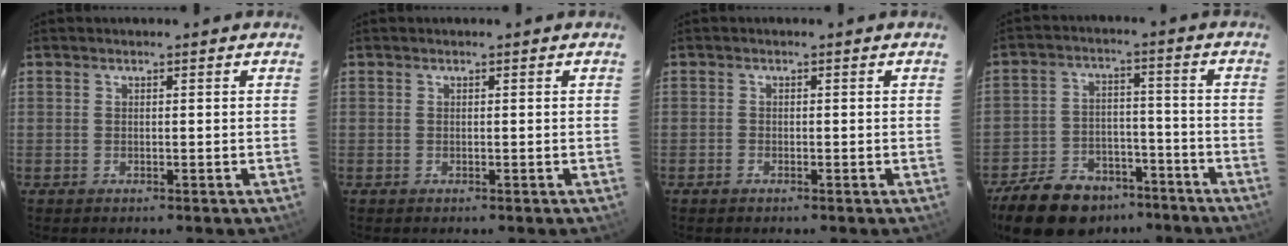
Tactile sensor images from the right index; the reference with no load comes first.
{"total": 0.0}
{"total": 0.7, "force": [-0.6, 0.4, 0.2], "torque": [-0.004, 0.002, -0.012]}
{"total": 16.7, "force": [-12.0, 9.6, 6.5], "torque": [-0.163, 0.022, -0.175]}